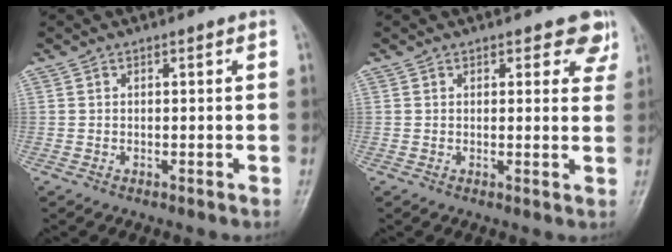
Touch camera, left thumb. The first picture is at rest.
{"total": 4.6, "force": [3.1, 2.5, 2.2], "torque": [0.012, -0.014, 0.027]}